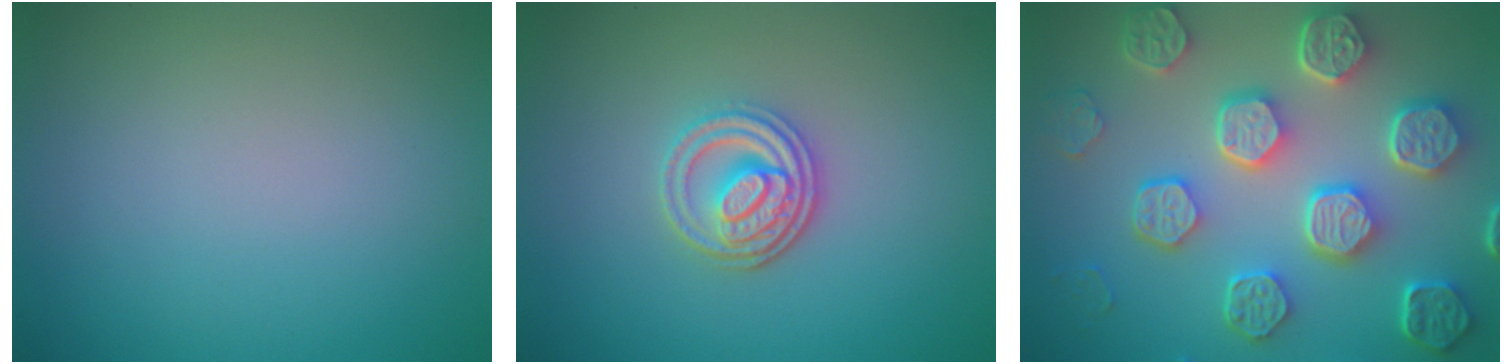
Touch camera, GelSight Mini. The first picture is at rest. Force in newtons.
{"total": 3.6, "press": 3.1, "slide": 1.9}
{"total": 8.8, "press": 6.7, "slide": 5.6}